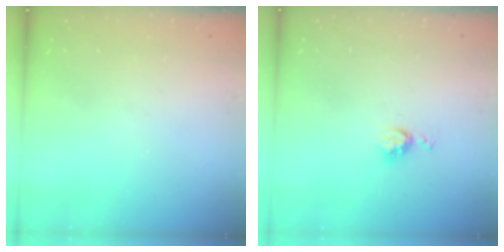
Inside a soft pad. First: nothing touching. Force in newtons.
{"total": 5.0, "press": 4.9, "slide": 0.7}